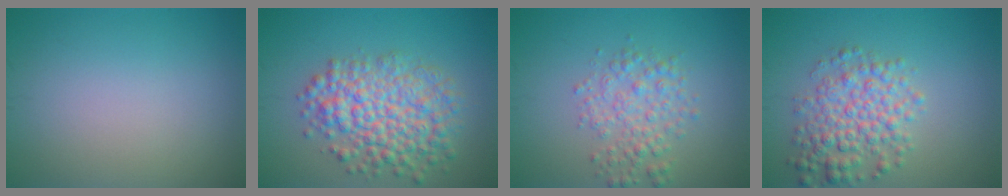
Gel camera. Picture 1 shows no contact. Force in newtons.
{"total": 7.0, "press": 7.0, "slide": 0.2}
{"total": 3.1, "press": 3.1, "slide": 0.1}
{"total": 4.8, "press": 4.8, "slide": 0.0}